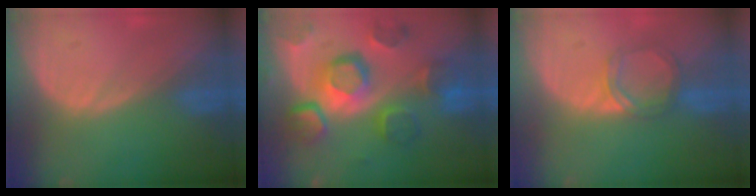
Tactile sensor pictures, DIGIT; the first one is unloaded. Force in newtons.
{"total": 12.3, "press": 10.7, "slide": 6.1}
{"total": 3.7, "press": 3.7, "slide": 0.4}